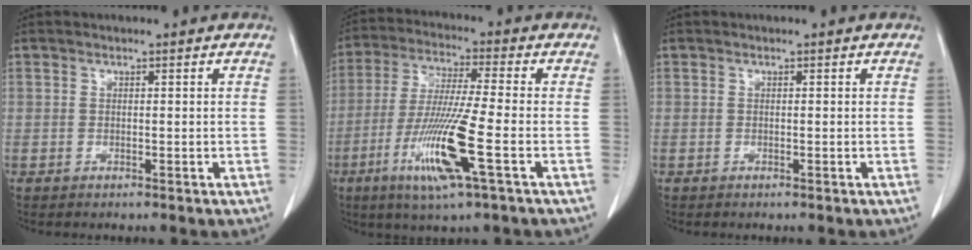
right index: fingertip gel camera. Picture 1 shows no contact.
{"total": 12.9, "force": [-4.6, -0.1, 12.0], "torque": [-0.246, -0.025, -0.091]}
{"total": 0.0}